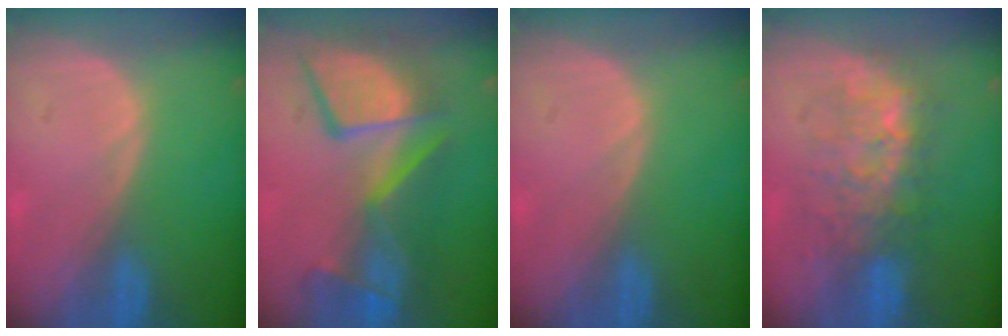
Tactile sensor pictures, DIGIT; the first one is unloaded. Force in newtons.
{"total": 11.3, "press": 10.5, "slide": 4.2}
{"total": 0.0}
{"total": 8.0, "press": 7.9, "slide": 0.8}